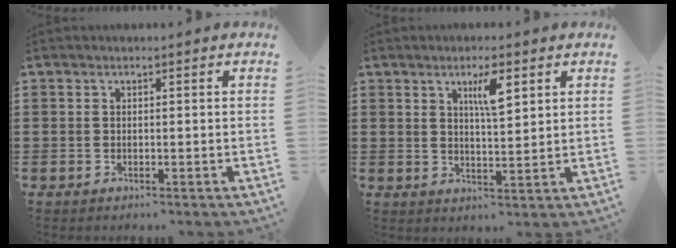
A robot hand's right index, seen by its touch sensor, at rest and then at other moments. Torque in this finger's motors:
{"motor_torque": [0.30, 0.34, 0.22, 0.06]}